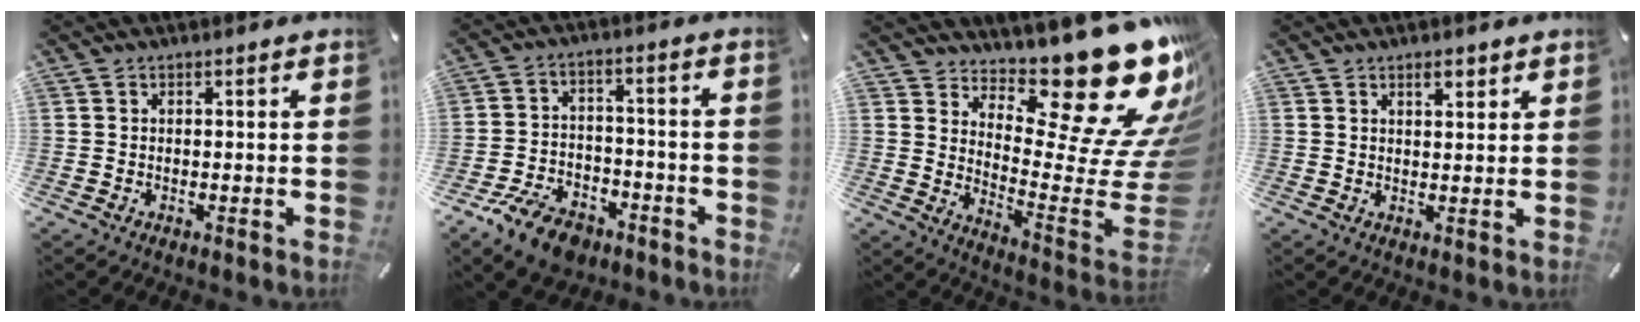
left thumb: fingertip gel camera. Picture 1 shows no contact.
{"total": 10.2, "force": [-7.0, 5.9, 4.6], "torque": [-0.078, 0.052, -0.125]}
{"total": 23.7, "force": [17.7, 6.6, 14.3], "torque": [-0.158, -0.160, 0.280]}
{"total": 3.2, "force": [2.1, 1.5, 1.9], "torque": [-0.025, -0.003, 0.033]}